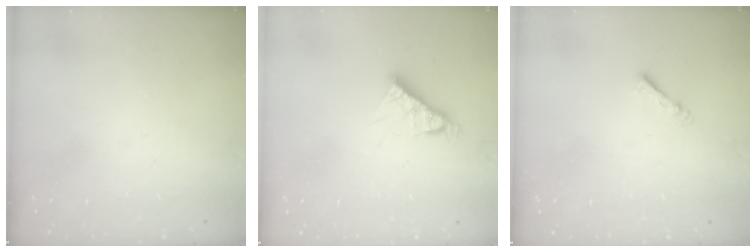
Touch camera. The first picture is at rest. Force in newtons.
{"total": 5.9, "press": 5.9, "slide": 0.5}
{"total": 2.2, "press": 2.1, "slide": 0.4}